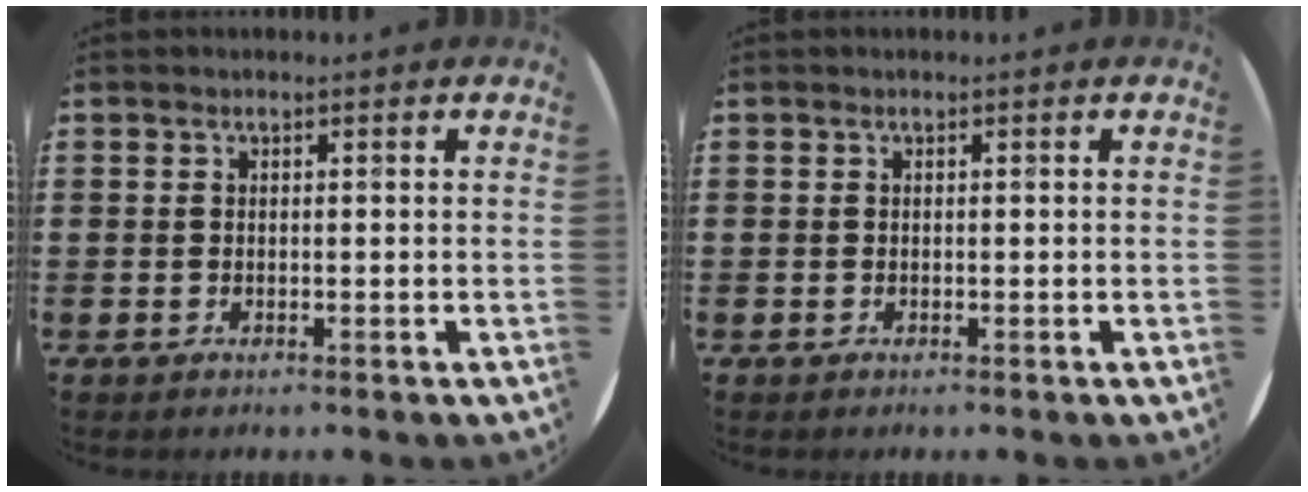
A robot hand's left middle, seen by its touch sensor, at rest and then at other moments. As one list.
[{"total": 0.0}]